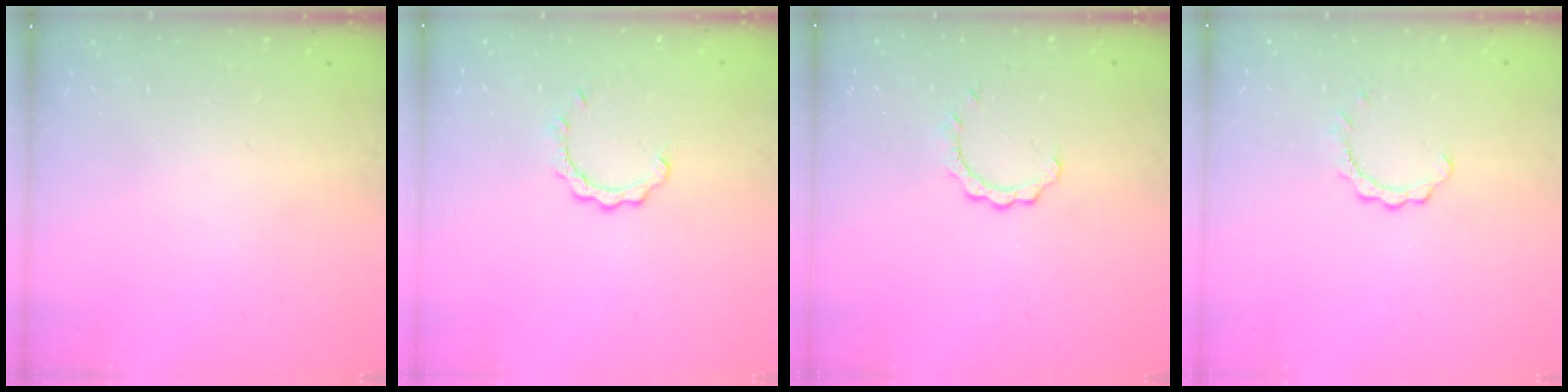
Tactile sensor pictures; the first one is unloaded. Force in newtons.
{"total": 2.5, "press": 2.5, "slide": 0.3}
{"total": 2.1, "press": 2.1, "slide": 0.2}
{"total": 2.0, "press": 2.0, "slide": 0.2}